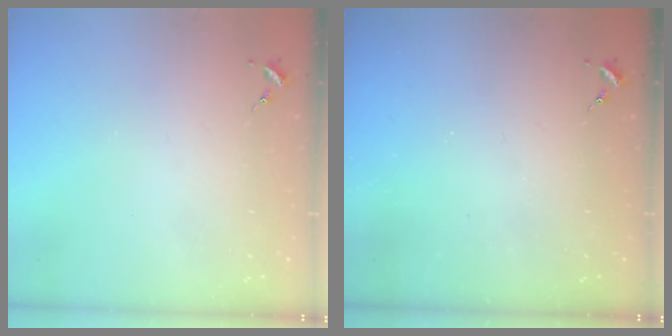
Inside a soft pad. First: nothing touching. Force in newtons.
{"total": 0.0}